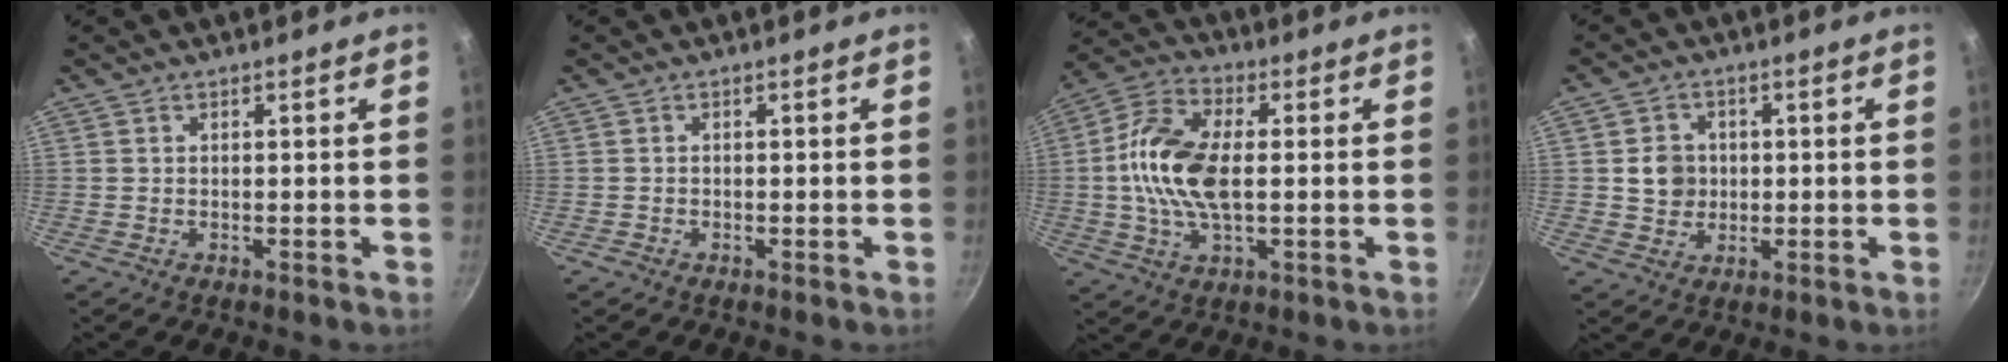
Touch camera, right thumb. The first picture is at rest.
{"total": 0.7, "force": [-0.5, 0.5, 0.1], "torque": [0.000, 0.001, -0.012]}
{"total": 14.7, "force": [0.3, 7.5, 12.6], "torque": [-0.261, 0.015, 0.002]}
{"total": 5.6, "force": [0.4, 5.1, 2.3], "torque": [-0.017, 0.002, 0.007]}